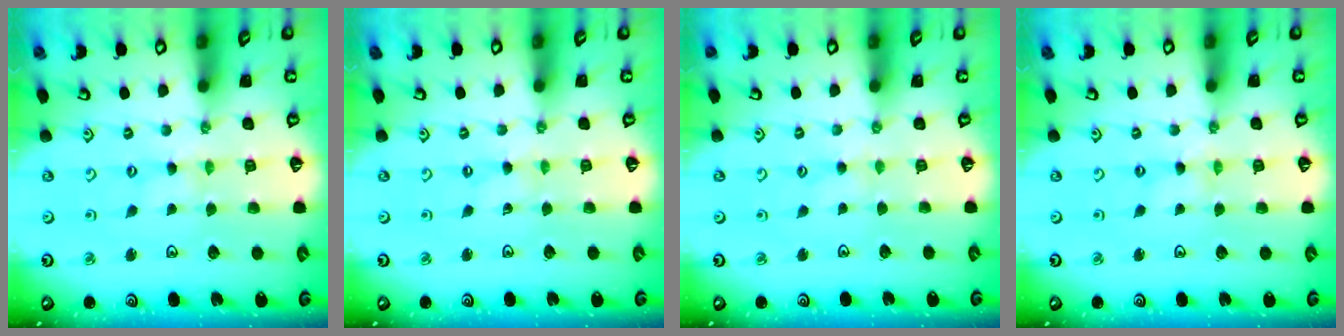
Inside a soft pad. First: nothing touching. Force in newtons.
{"total": 0.0}
{"total": 1.7, "press": 1.6, "slide": 0.3}
{"total": 0.0}